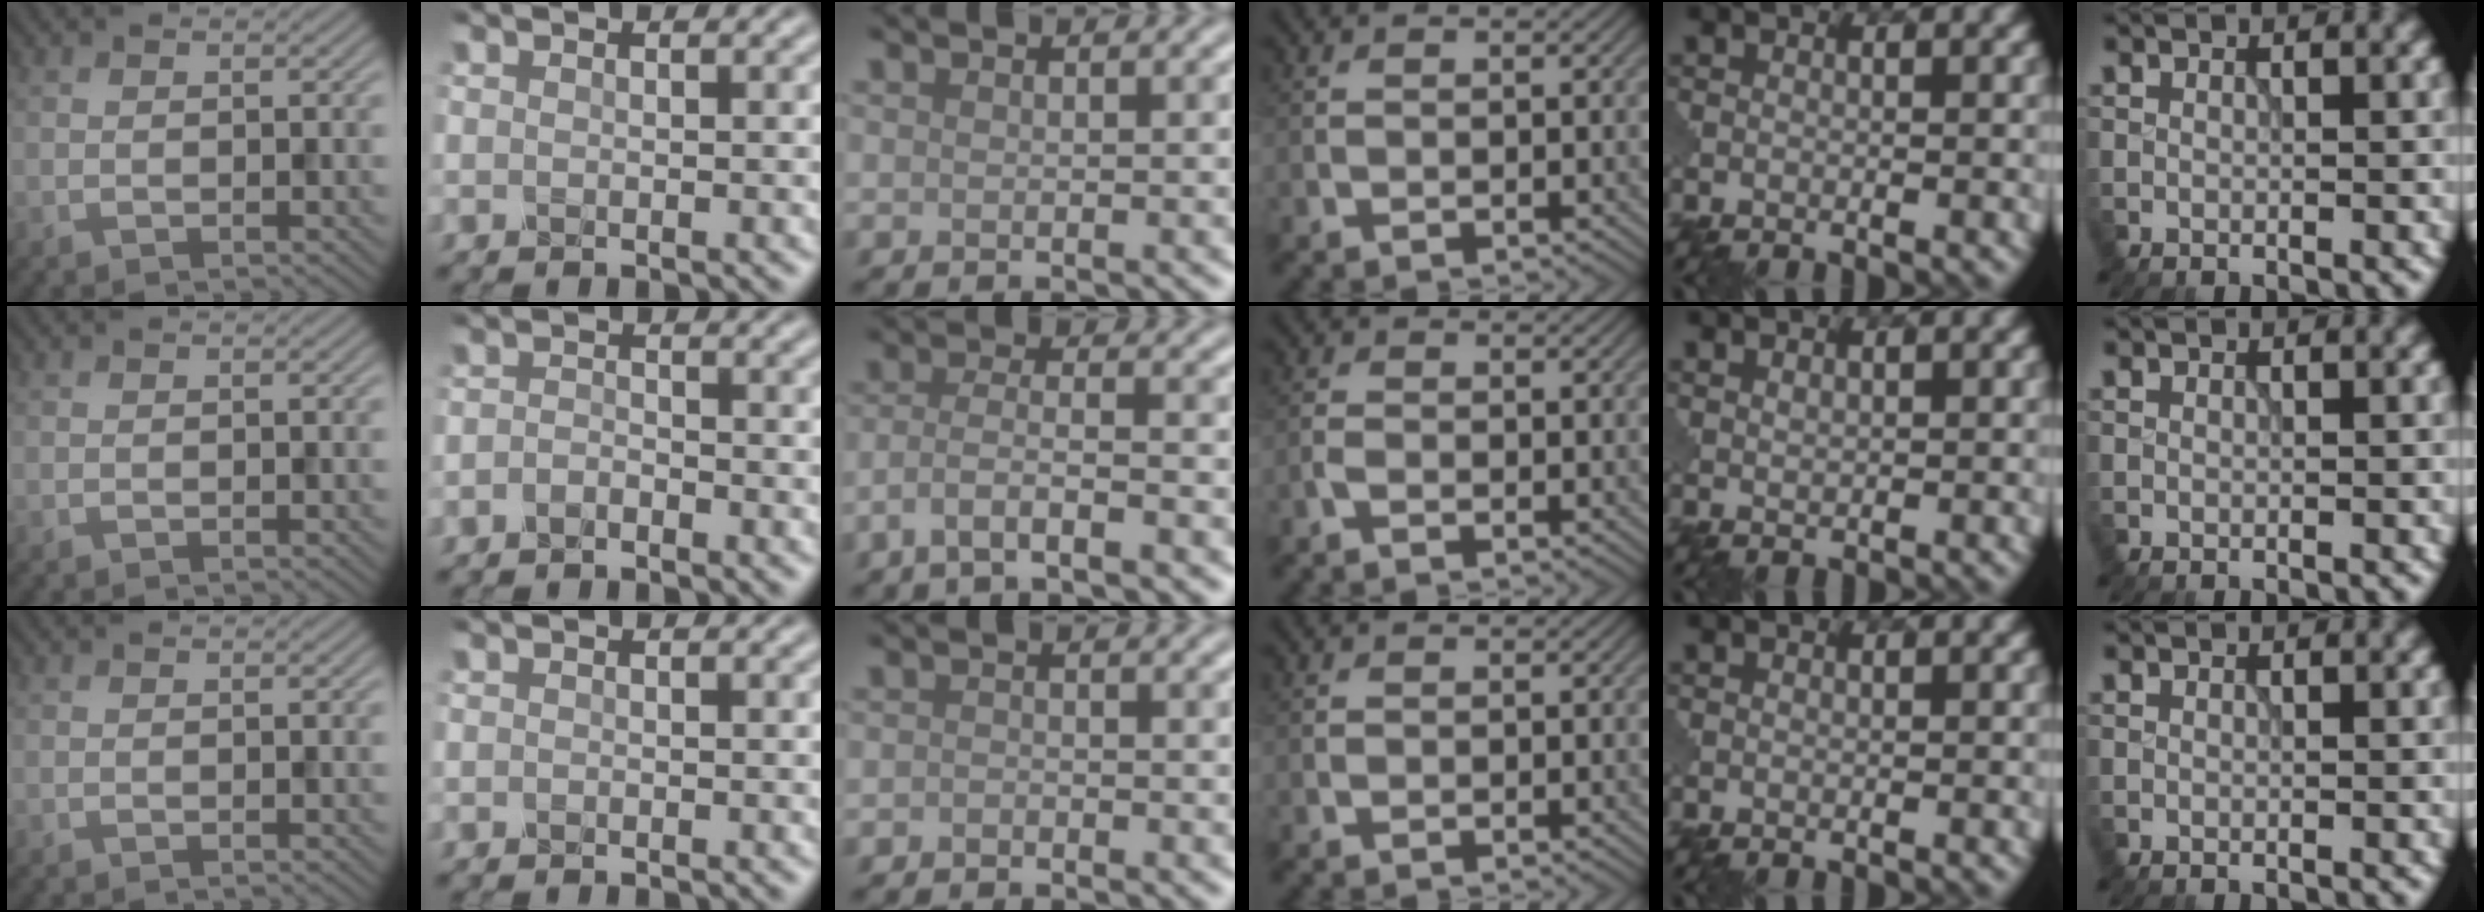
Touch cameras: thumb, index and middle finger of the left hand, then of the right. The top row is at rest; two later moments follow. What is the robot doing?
{"motion": "insert", "object": "pin"}